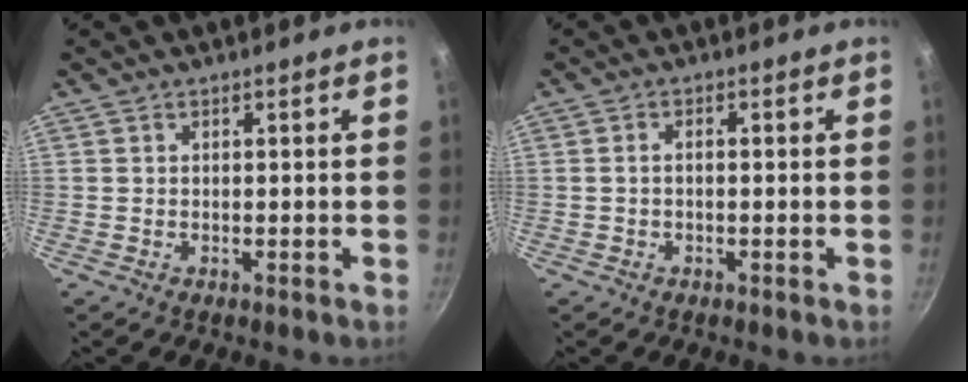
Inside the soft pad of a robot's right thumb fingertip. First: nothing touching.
{"total": 1.5, "force": [-0.3, 0.8, 1.2], "torque": [-0.028, 0.013, -0.006]}